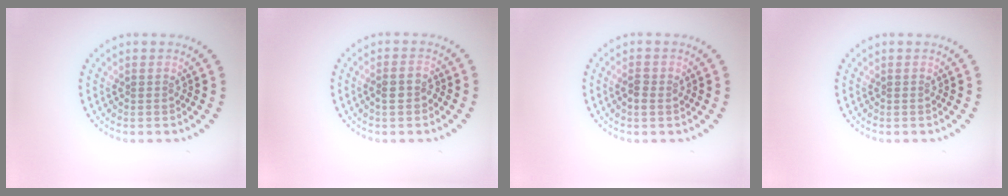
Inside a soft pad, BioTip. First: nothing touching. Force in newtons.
{"total": 1.4, "press": 1.4, "slide": 0.4}
{"total": 1.4, "press": 1.4, "slide": 0.1}
{"total": 0.0}